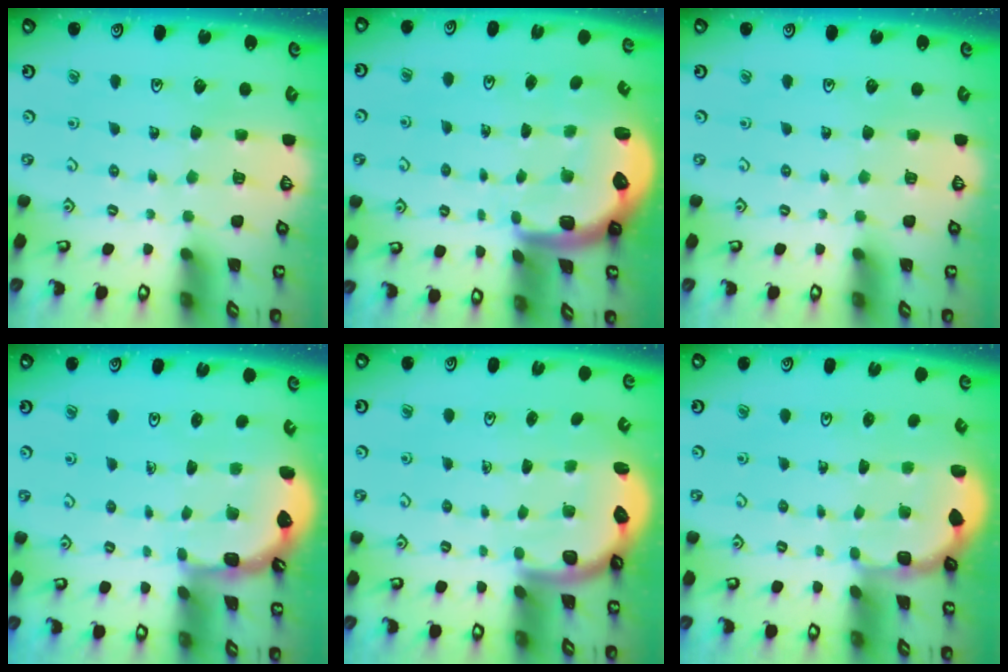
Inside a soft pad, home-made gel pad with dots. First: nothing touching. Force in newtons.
{"total": 2.9, "press": 2.6, "slide": 1.4}
{"total": 0.0}
{"total": 2.0, "press": 2.0, "slide": 0.2}
{"total": 2.8, "press": 2.2, "slide": 1.8}
{"total": 1.9, "press": 1.8, "slide": 0.7}